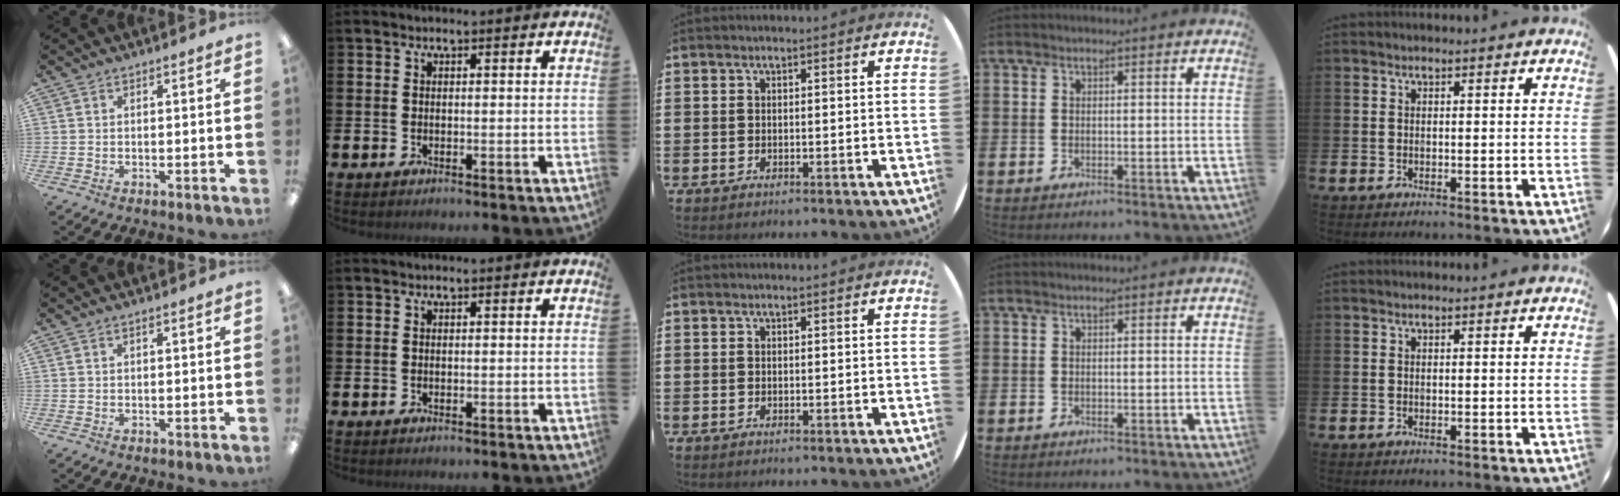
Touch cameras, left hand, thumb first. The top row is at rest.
{}